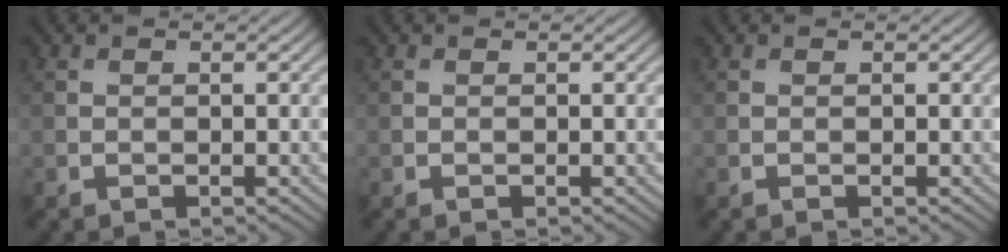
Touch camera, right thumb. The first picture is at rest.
{"total": 0.0}
{"total": 0.0}